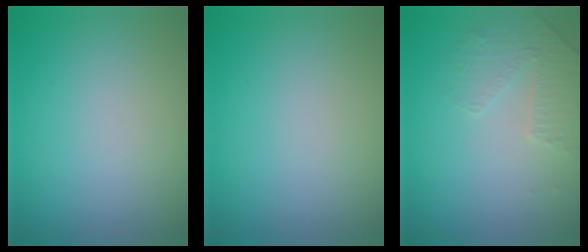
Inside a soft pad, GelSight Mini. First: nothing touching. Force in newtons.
{"total": 0.0}
{"total": 1.6, "press": 1.2, "slide": 1.1}